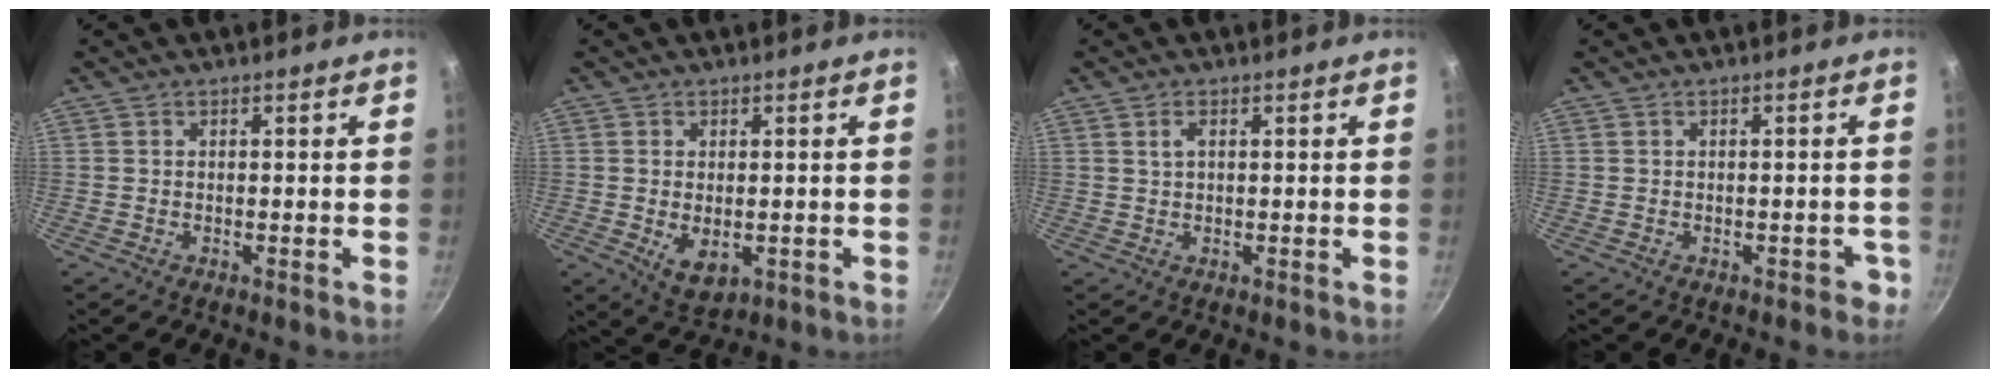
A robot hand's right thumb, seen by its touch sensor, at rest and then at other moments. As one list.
[{"total": 5.5, "force": [-1.0, 3.2, 4.3], "torque": [-0.069, -0.011, -0.006]}, {"total": 1.6, "force": [0.6, 0.8, 1.3], "torque": [-0.026, 0.002, 0.014]}, {"total": 1.9, "force": [-1.0, 1.3, 1.1], "torque": [-0.002, 0.011, -0.011]}]